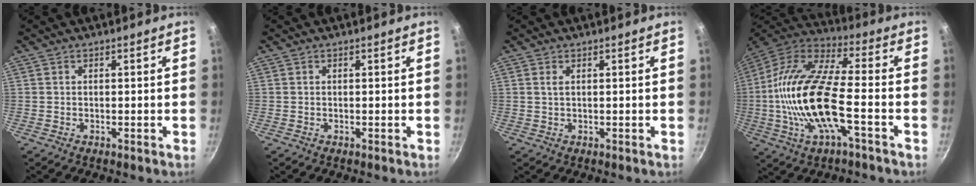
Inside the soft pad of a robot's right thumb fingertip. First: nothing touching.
{"total": 0.0}
{"total": 1.1, "force": [0.4, 0.5, 0.9], "torque": [-0.017, 0.001, 0.008]}
{"total": 20.3, "force": [-4.0, 7.4, 18.5], "torque": [-0.368, 0.033, -0.090]}